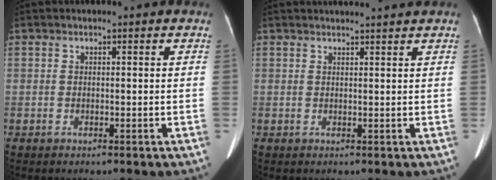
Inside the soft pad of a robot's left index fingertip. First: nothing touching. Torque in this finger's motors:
{"motor_torque": [0.19, -0.16, -0.02, 0.02]}